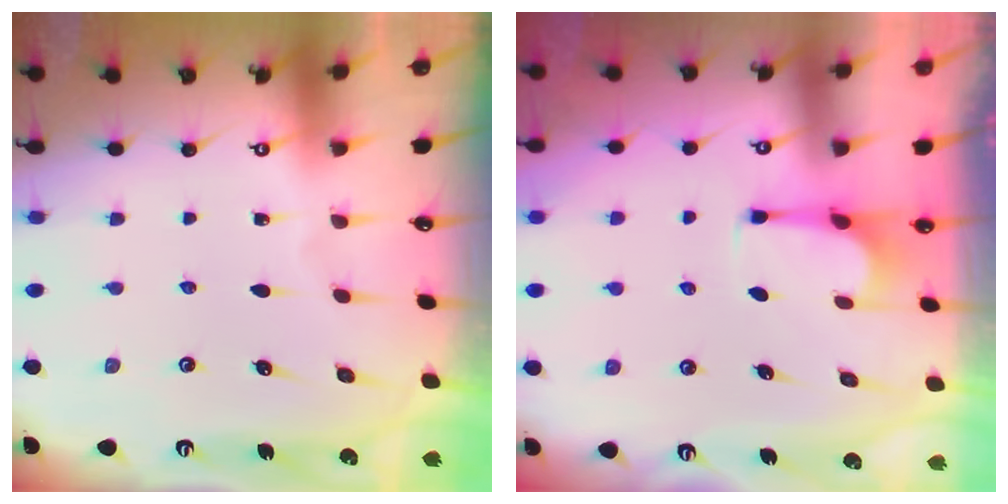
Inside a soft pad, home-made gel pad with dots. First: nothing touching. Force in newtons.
{"total": 3.0, "press": 2.9, "slide": 0.6}